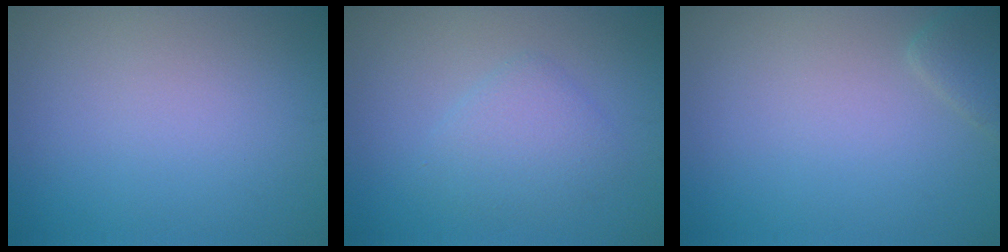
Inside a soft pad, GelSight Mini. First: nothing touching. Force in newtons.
{"total": 2.7, "press": 2.7, "slide": 0.0}
{"total": 1.7, "press": 1.7, "slide": 0.1}